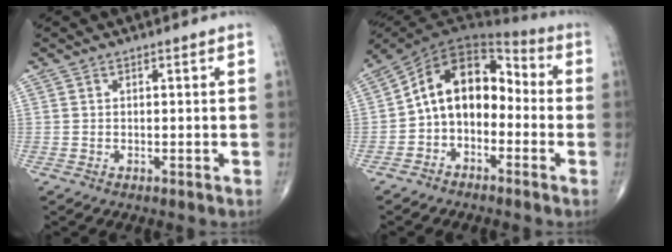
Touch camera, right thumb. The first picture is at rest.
{"total": 12.7, "force": [-2.0, 8.8, 8.9], "torque": [-0.119, 0.065, -0.051]}